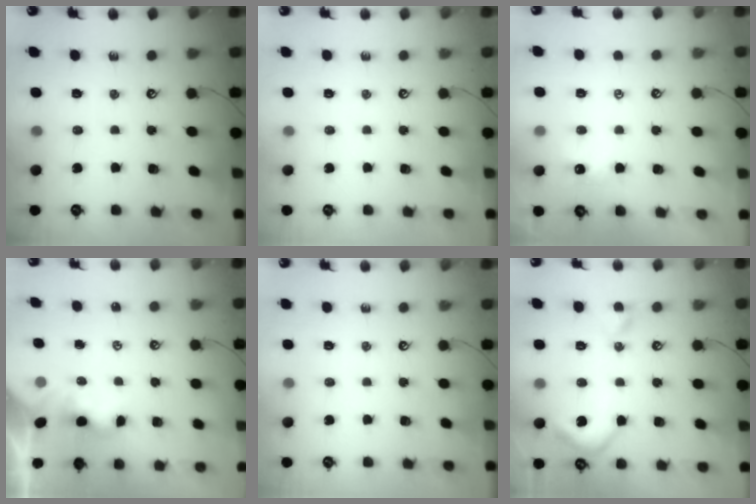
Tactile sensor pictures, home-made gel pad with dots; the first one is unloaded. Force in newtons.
{"total": 0.0}
{"total": 0.6, "press": 0.3, "slide": 0.5}
{"total": 0.0}
{"total": 0.0}
{"total": 6.7, "press": 6.7, "slide": 0.8}